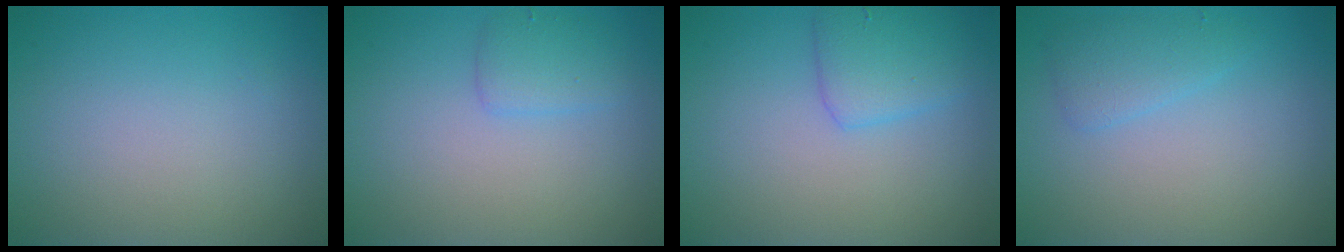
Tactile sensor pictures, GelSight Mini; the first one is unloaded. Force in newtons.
{"total": 1.8, "press": 1.8, "slide": 0.2}
{"total": 2.8, "press": 2.8, "slide": 0.1}
{"total": 1.9, "press": 1.9, "slide": 0.2}